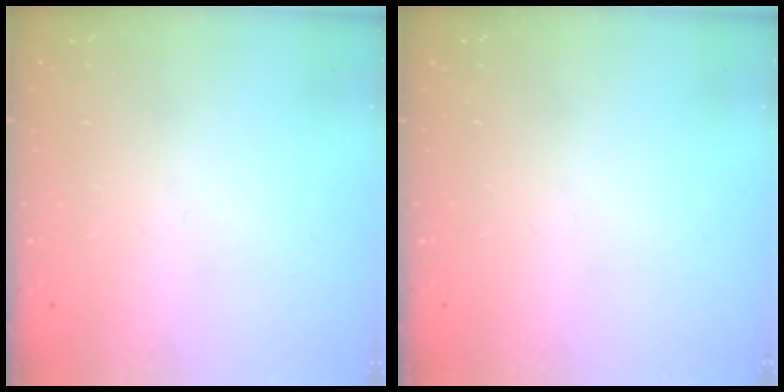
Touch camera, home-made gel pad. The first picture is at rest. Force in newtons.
{"total": 0.0}